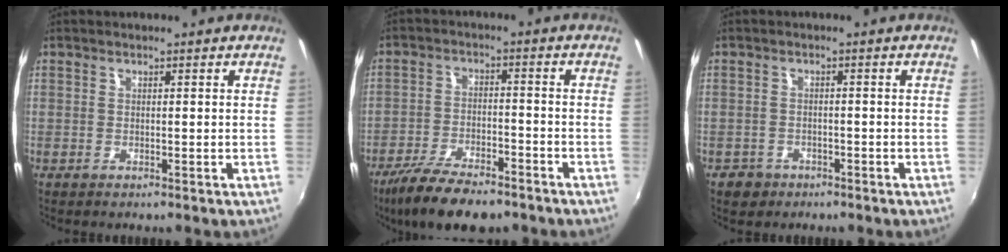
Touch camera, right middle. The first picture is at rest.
{"total": 13.1, "force": [-10.2, 4.1, 7.2], "torque": [-0.158, -0.031, -0.176]}
{"total": 3.4, "force": [-2.1, 2.6, 0.7], "torque": [-0.027, -0.001, -0.032]}